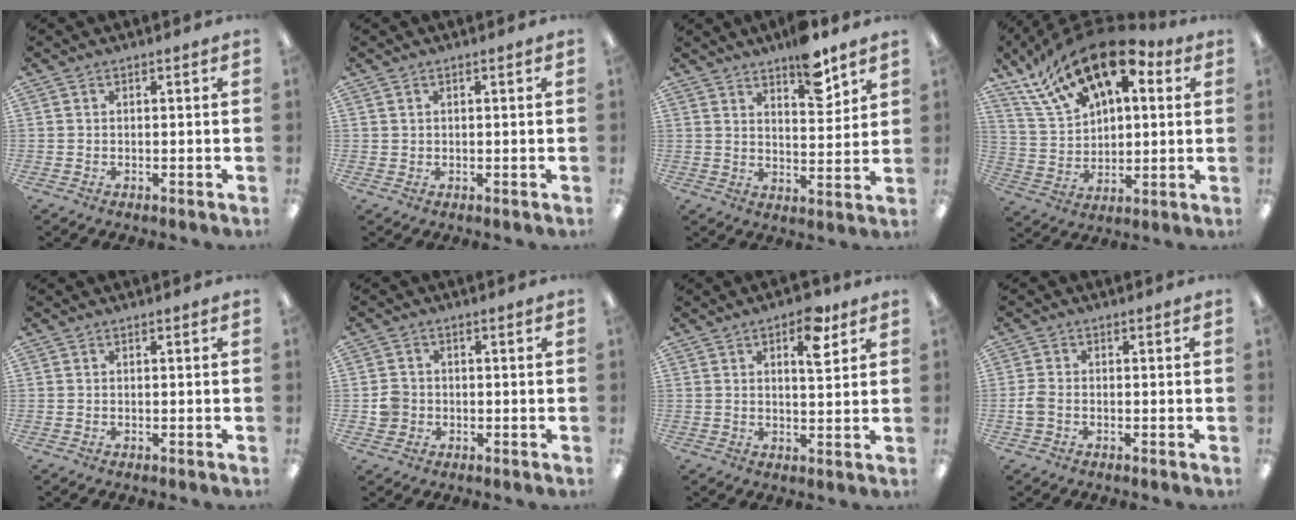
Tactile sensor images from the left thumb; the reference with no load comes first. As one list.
[{"total": 0.8, "force": [0.4, 0.6, -0.2], "torque": [0.004, 0.002, 0.007]}, {"total": 10.3, "force": [7.6, 3.7, 5.8], "torque": [-0.070, -0.044, 0.127]}, {"total": 21.3, "force": [12.9, 11.1, 12.9], "torque": [-0.225, -0.064, 0.230]}, {"total": 0.0}, {"total": 4.2, "force": [-0.7, 4.1, 0.9], "torque": [-0.009, 0.006, -0.012]}, {"total": 7.8, "force": [4.3, 3.4, 5.6], "torque": [-0.071, -0.015, 0.067]}, {"total": 2.8, "force": [-0.9, 2.0, 1.8], "torque": [-0.036, 0.003, -0.017]}]